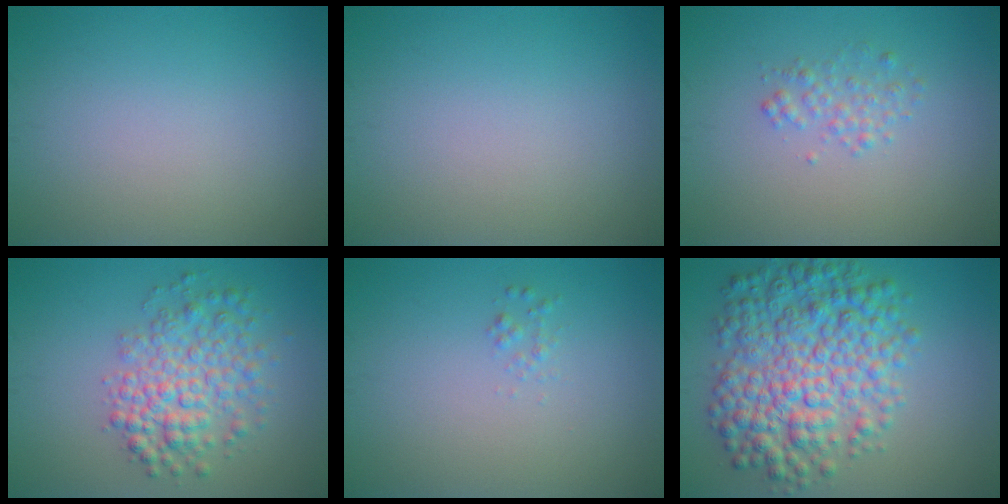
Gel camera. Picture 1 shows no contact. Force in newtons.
{"total": 0.0}
{"total": 1.5, "press": 1.5, "slide": 0.0}
{"total": 5.1, "press": 5.1, "slide": 0.2}
{"total": 0.7, "press": 0.7, "slide": 0.0}
{"total": 8.9, "press": 8.9, "slide": 0.1}